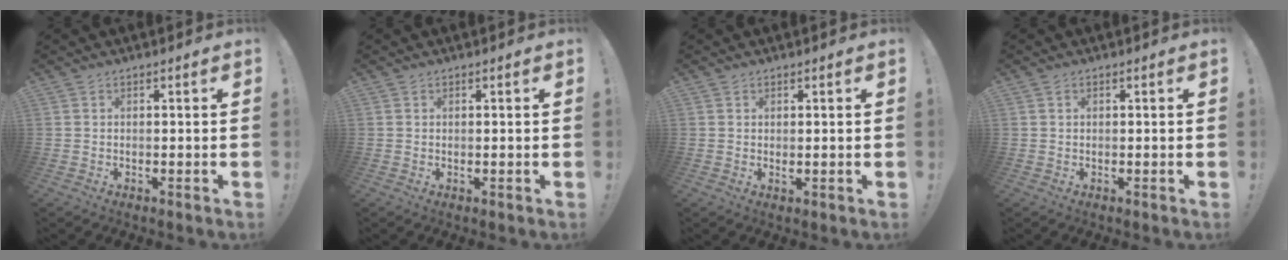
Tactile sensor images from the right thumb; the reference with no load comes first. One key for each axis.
{"total": 0.0}
{"total": 0.7, "fx": 0.5, "fy": 0.1, "fz": 0.5, "tx": -0.002, "ty": -0.004, "tz": 0.008}
{"total": 0.5, "fx": 0.3, "fy": 0.4, "fz": 0.2, "tx": 0.000, "ty": -0.001, "tz": 0.005}